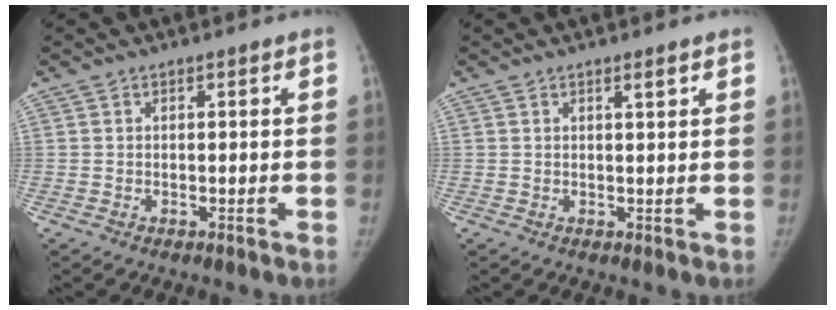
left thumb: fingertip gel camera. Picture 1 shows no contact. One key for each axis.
{"total": 1.3, "fx": 0.9, "fy": 0.1, "fz": 1.0, "tx": -0.014, "ty": -0.006, "tz": 0.014}